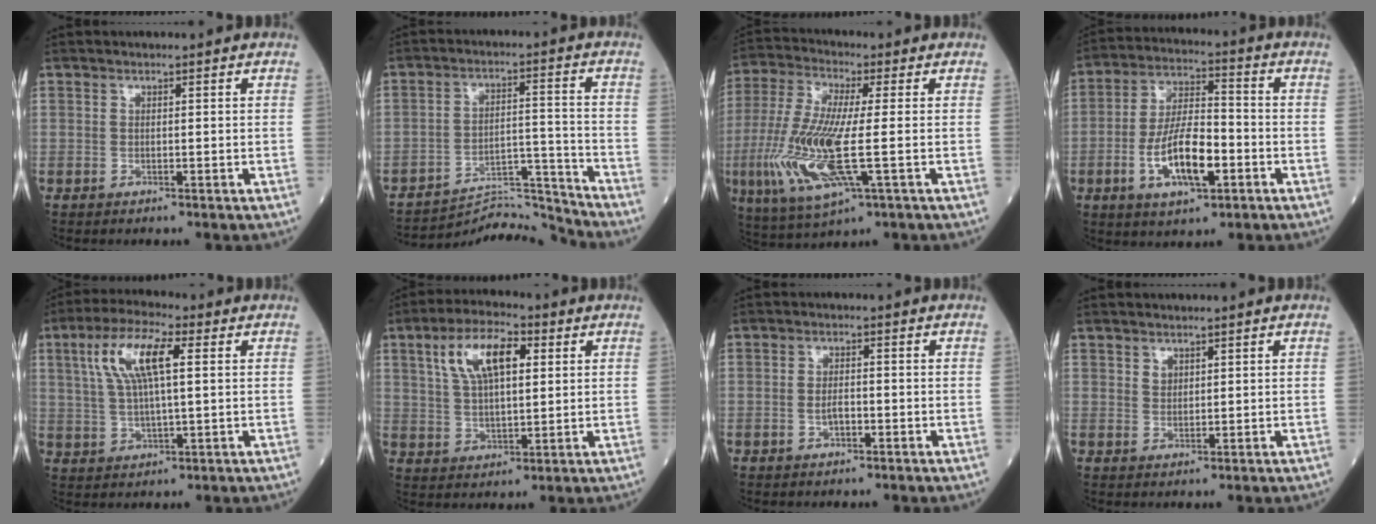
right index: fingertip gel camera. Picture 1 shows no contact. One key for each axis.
{"total": 10.0, "fx": -9.8, "fy": -1.7, "fz": -1.3, "tx": 0.018, "ty": 0.035, "tz": -0.162}
{"total": 15.6, "fx": -3.2, "fy": 2.8, "fz": 15.0, "tx": -0.337, "ty": -0.023, "tz": -0.058}
{"total": 11.8, "fx": -3.8, "fy": 4.0, "fz": 10.5, "tx": -0.203, "ty": 0.005, "tz": -0.068}
{"total": 10.0, "fx": 3.0, "fy": 2.4, "fz": 9.2, "tx": -0.190, "ty": 0.021, "tz": 0.058}
{"total": 10.4, "fx": 3.8, "fy": 4.2, "fz": 8.7, "tx": -0.172, "ty": 0.020, "tz": 0.071}
{"total": 2.3, "fx": -0.7, "fy": 1.0, "fz": 1.9, "tx": -0.033, "ty": 0.003, "tz": -0.012}
{"total": 1.4, "fx": 1.0, "fy": 0.9, "fz": 0.4, "tx": -0.002, "ty": -0.005, "tz": 0.018}